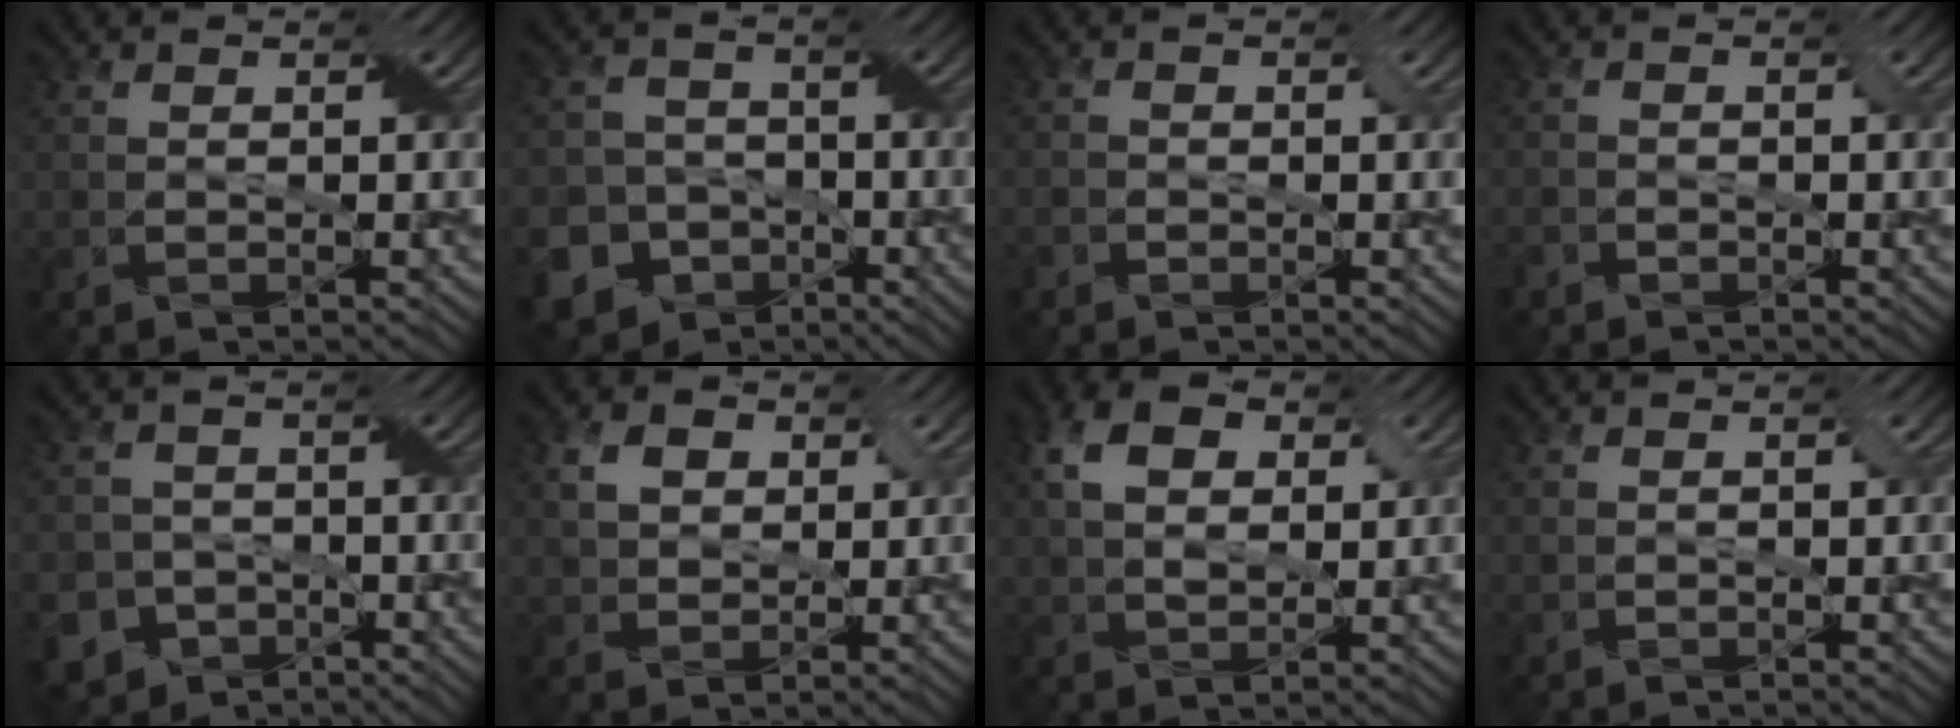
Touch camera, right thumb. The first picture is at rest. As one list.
[{"total": 12.6, "force": [-6.4, 10.3, 3.2], "torque": [-0.097, -0.036, -0.122]}, {"total": 1.7, "force": [-1.1, 1.2, 0.5], "torque": [-0.010, 0.003, -0.025]}, {"total": 1.7, "force": [-1.3, 0.9, 0.6], "torque": [-0.016, 0.000, -0.031]}, {"total": 9.5, "force": [-4.9, 7.9, 2.1], "torque": [-0.055, -0.025, -0.099]}, {"total": 4.2, "force": [1.7, 3.1, 2.3], "torque": [-0.055, 0.005, 0.027]}, {"total": 7.2, "force": [2.4, 4.5, 5.1], "torque": [-0.110, 0.009, 0.040]}, {"total": 0.8, "force": [0.0, 0.5, 0.6], "torque": [-0.017, 0.000, 0.003]}]